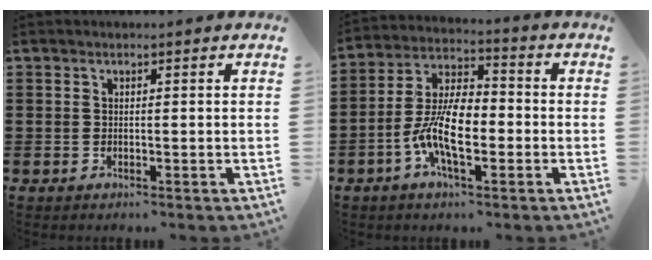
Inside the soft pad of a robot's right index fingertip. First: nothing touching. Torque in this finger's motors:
{"motor_torque": [2.14, 0.00, 0.38, 0.21]}